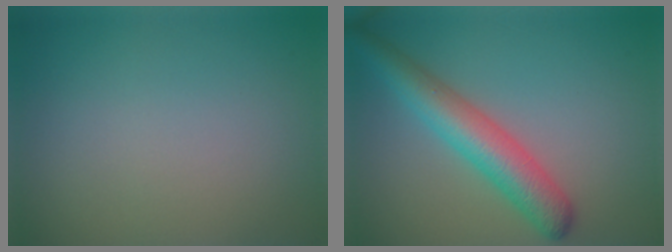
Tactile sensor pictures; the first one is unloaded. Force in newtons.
{"total": 5.6, "press": 5.6, "slide": 0.1}